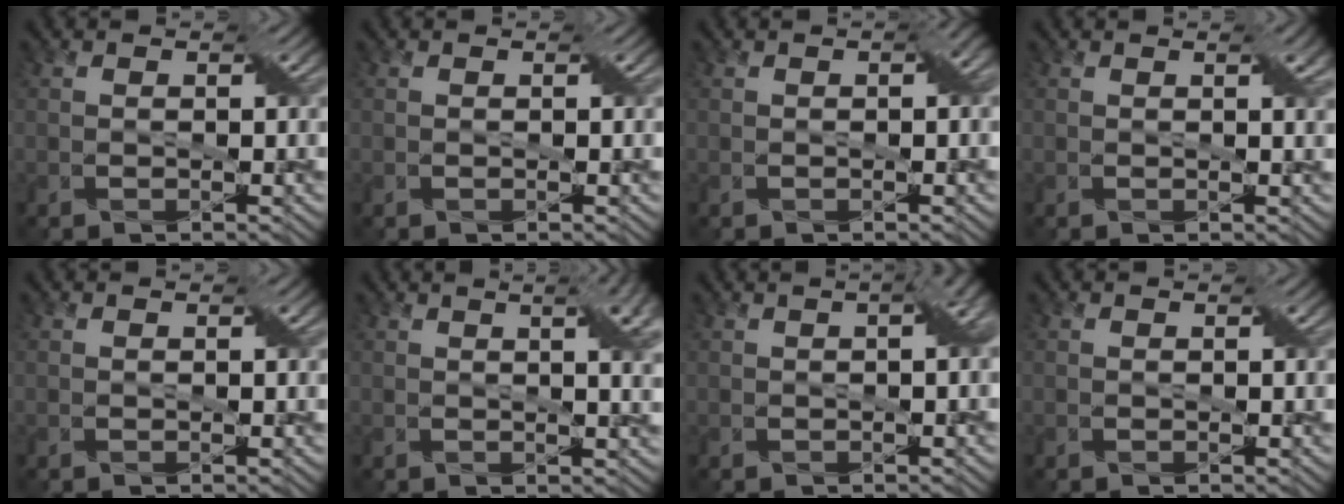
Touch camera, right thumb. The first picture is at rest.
{"total": 0.0}
{"total": 1.6, "force": [0.1, 0.6, 1.5], "torque": [-0.020, 0.006, 0.001]}
{"total": 1.8, "force": [0.8, 0.3, 1.5], "torque": [-0.021, 0.002, 0.015]}
{"total": 0.0}
{"total": 6.7, "force": [2.4, 2.1, 5.9], "torque": [-0.062, 0.018, 0.026]}
{"total": 2.5, "force": [0.2, 0.6, 2.4], "torque": [-0.034, 0.012, 0.005]}
{"total": 0.0}